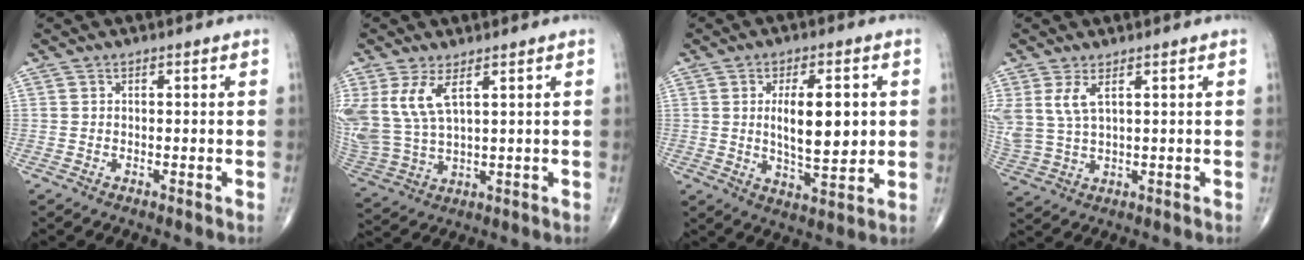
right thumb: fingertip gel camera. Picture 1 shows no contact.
{"total": 10.2, "force": [4.2, 4.3, 8.2], "torque": [-0.196, -0.016, 0.101]}
{"total": 11.3, "force": [1.5, 4.4, 10.3], "torque": [-0.152, -0.016, 0.030]}
{"total": 6.1, "force": [2.6, 2.4, 4.9], "torque": [-0.122, -0.007, 0.064]}